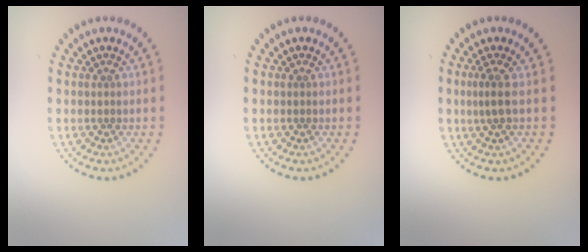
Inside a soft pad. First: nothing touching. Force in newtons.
{"total": 0.0}
{"total": 1.7, "press": 1.2, "slide": 1.2}